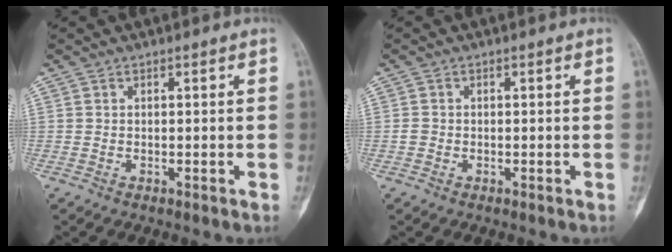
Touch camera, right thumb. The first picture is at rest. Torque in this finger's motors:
{"motor_torque": [-0.06, -0.09, 0.62, -0.06, 0.09]}